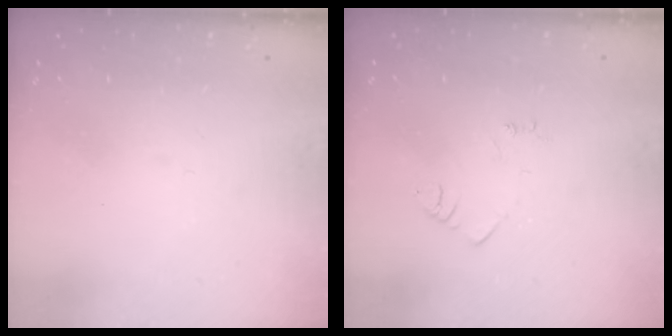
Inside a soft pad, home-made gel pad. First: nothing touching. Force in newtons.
{"total": 2.7, "press": 2.7, "slide": 0.4}